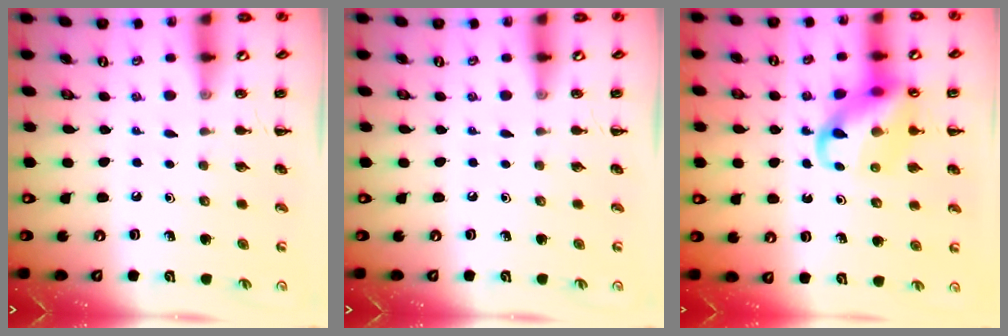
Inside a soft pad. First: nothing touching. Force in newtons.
{"total": 0.0}
{"total": 13.5, "press": 13.3, "slide": 1.9}